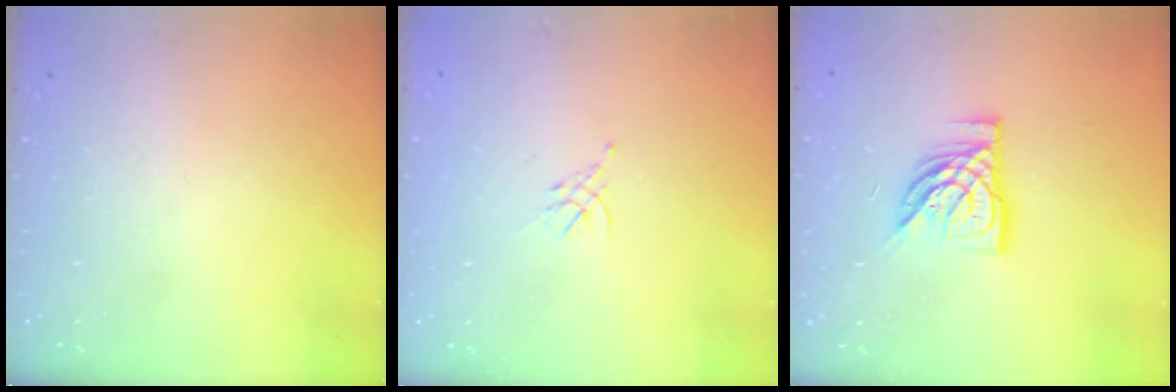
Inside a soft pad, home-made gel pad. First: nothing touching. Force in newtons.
{"total": 1.5, "press": 1.4, "slide": 0.6}
{"total": 13.3, "press": 13.2, "slide": 1.2}